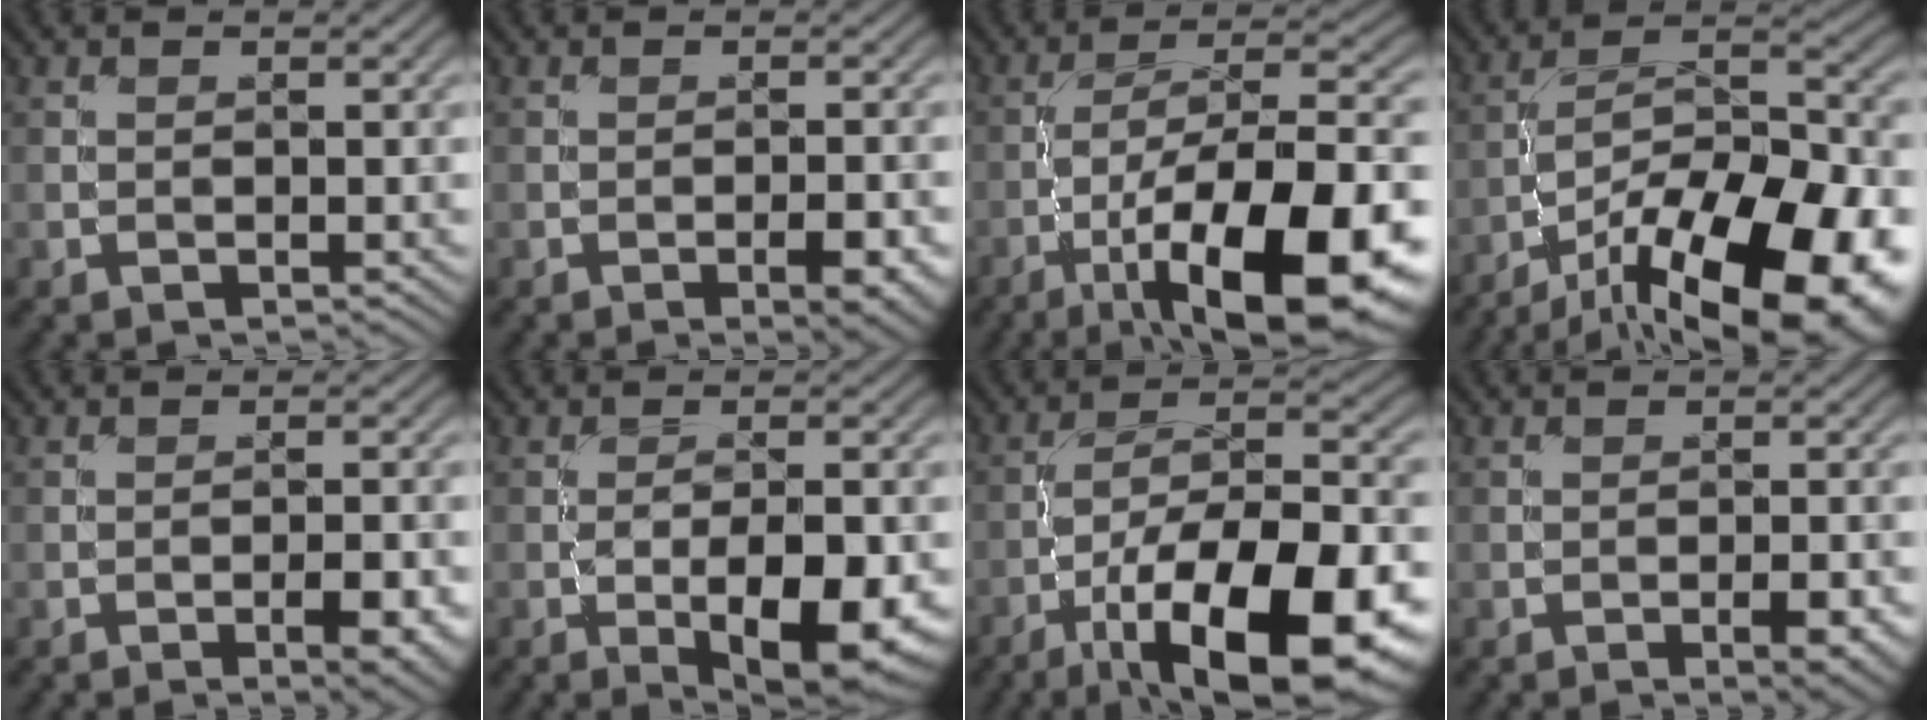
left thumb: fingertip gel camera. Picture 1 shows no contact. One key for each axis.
{"total": 3.8, "fx": -1.9, "fy": 1.1, "fz": 3.2, "tx": -0.048, "ty": 0.007, "tz": -0.023}
{"total": 17.9, "fx": -8.2, "fy": 6.0, "fz": 14.7, "tx": -0.225, "ty": -0.001, "tz": -0.134}
{"total": 20.4, "fx": -13.3, "fy": 7.5, "fz": 13.5, "tx": -0.196, "ty": -0.031, "tz": -0.206}
{"total": 4.6, "fx": -2.2, "fy": 1.2, "fz": 3.8, "tx": -0.059, "ty": 0.008, "tz": -0.026}
{"total": 8.7, "fx": -2.8, "fy": 3.4, "fz": 7.5, "tx": -0.113, "ty": -0.006, "tz": -0.035}
{"total": 18.9, "fx": -9.6, "fy": 7.1, "fz": 14.7, "tx": -0.227, "ty": -0.007, "tz": -0.157}
{"total": 3.5, "fx": -1.7, "fy": 1.0, "fz": 2.9, "tx": -0.043, "ty": 0.006, "tz": -0.021}